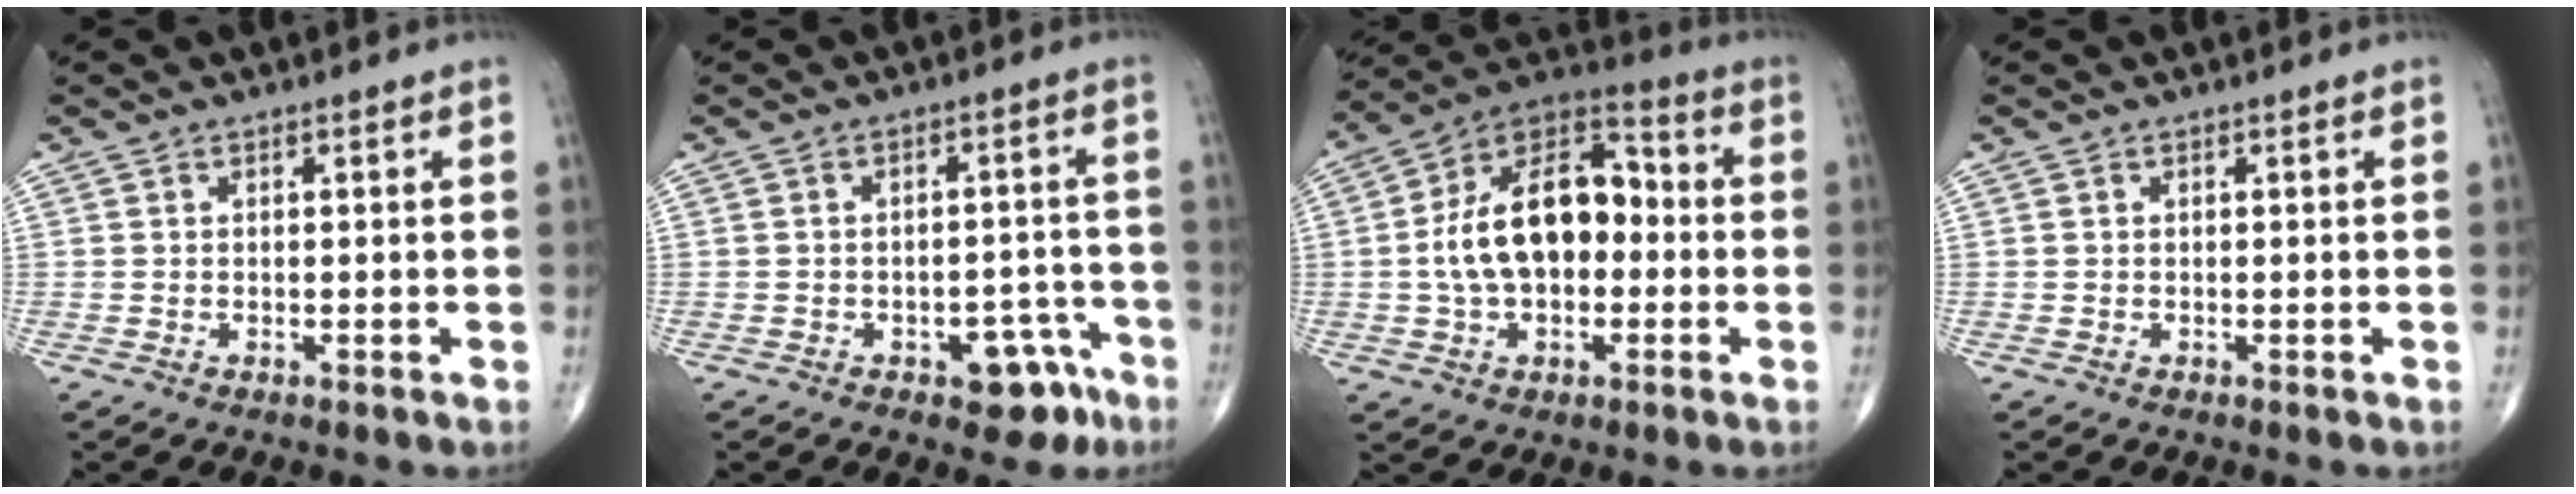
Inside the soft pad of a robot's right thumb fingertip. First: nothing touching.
{"total": 7.3, "force": [-4.1, 3.9, 4.6], "torque": [-0.028, 0.037, -0.048]}
{"total": 17.7, "force": [-0.6, 10.8, 14.0], "torque": [-0.216, 0.040, -0.019]}
{"total": 0.0}